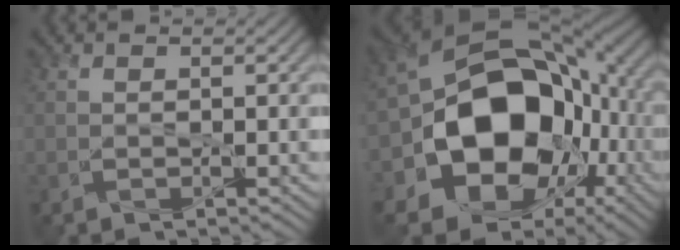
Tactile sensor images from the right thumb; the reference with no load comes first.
{"total": 18.0, "force": [-2.8, 13.8, 11.2], "torque": [-0.183, -0.029, -0.041]}